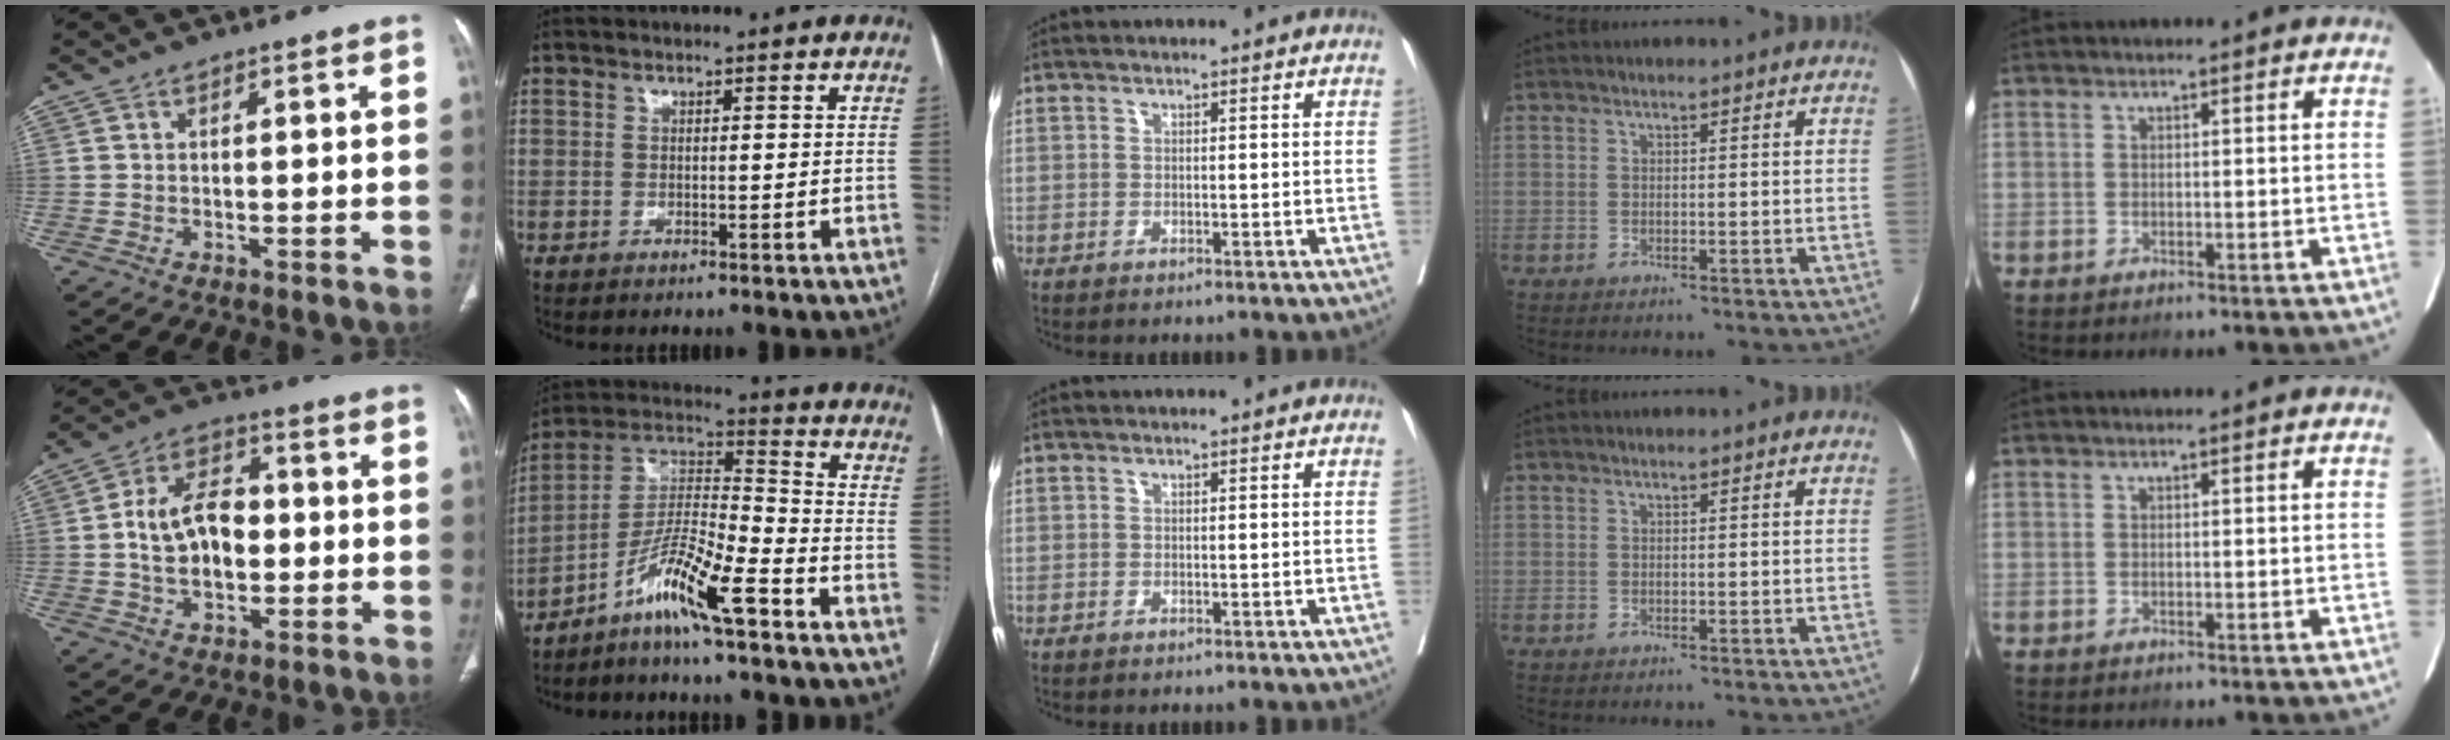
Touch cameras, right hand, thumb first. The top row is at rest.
{"thumb": {"total": 12.4, "force": [-0.4, 8.1, 9.4], "torque": [-0.142, 0.024, -0.011]}, "index": {"total": 11.2, "force": [-7.3, 0.3, 8.5], "torque": [-0.171, 0.004, -0.141]}}